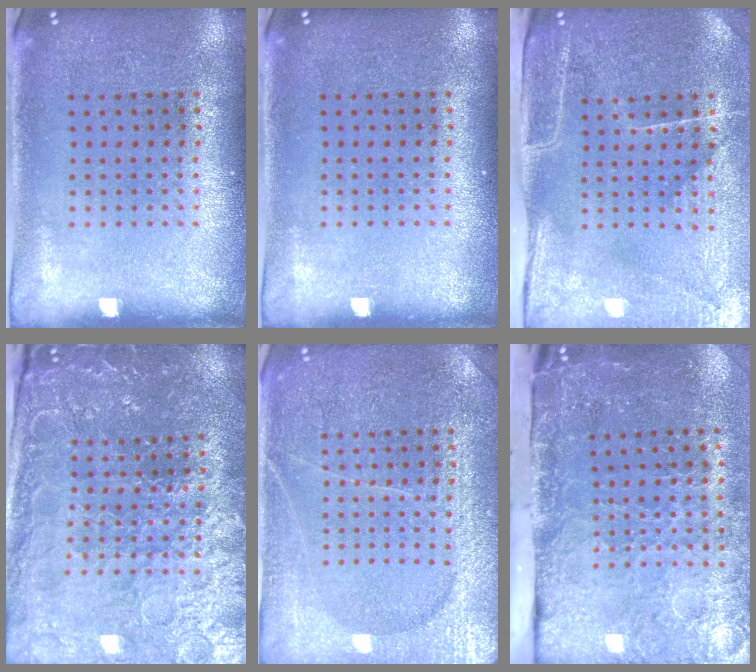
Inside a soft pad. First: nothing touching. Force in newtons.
{"total": 0.0}
{"total": 4.5, "press": 3.8, "slide": 2.4}
{"total": 3.6, "press": 3.6, "slide": 0.4}
{"total": 3.8, "press": 3.7, "slide": 0.8}
{"total": 4.9, "press": 3.7, "slide": 3.3}